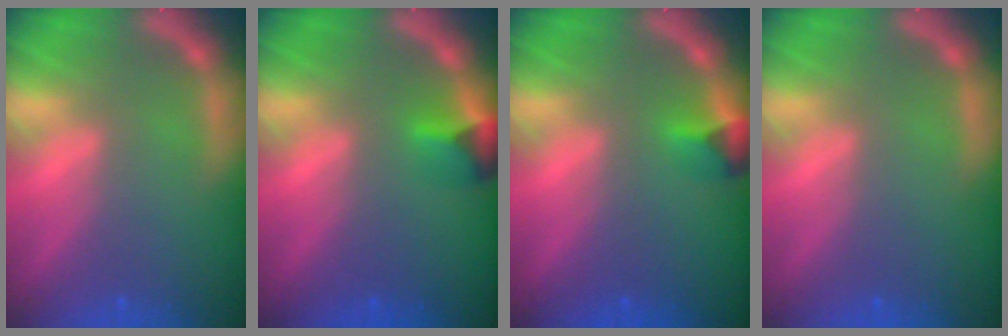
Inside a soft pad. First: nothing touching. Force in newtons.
{"total": 2.4}
{"total": 1.9}
{"total": 0.0}